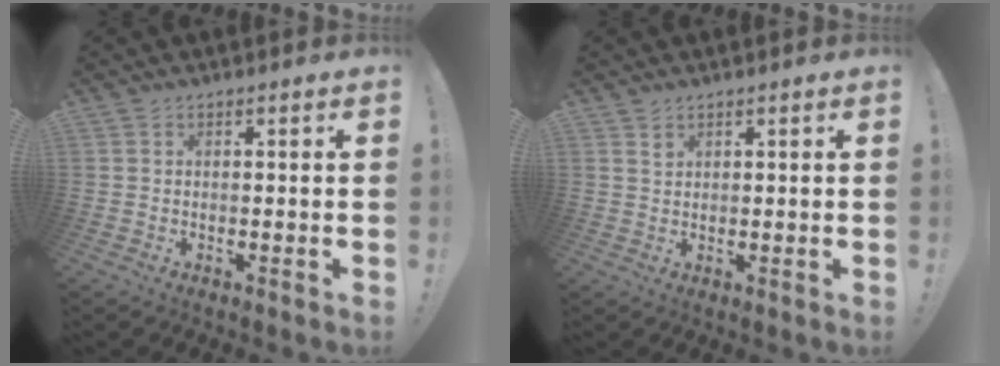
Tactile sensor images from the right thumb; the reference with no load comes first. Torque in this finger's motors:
{"motor_torque": [0.00, -0.20, -0.22, 0.44, 0.00]}